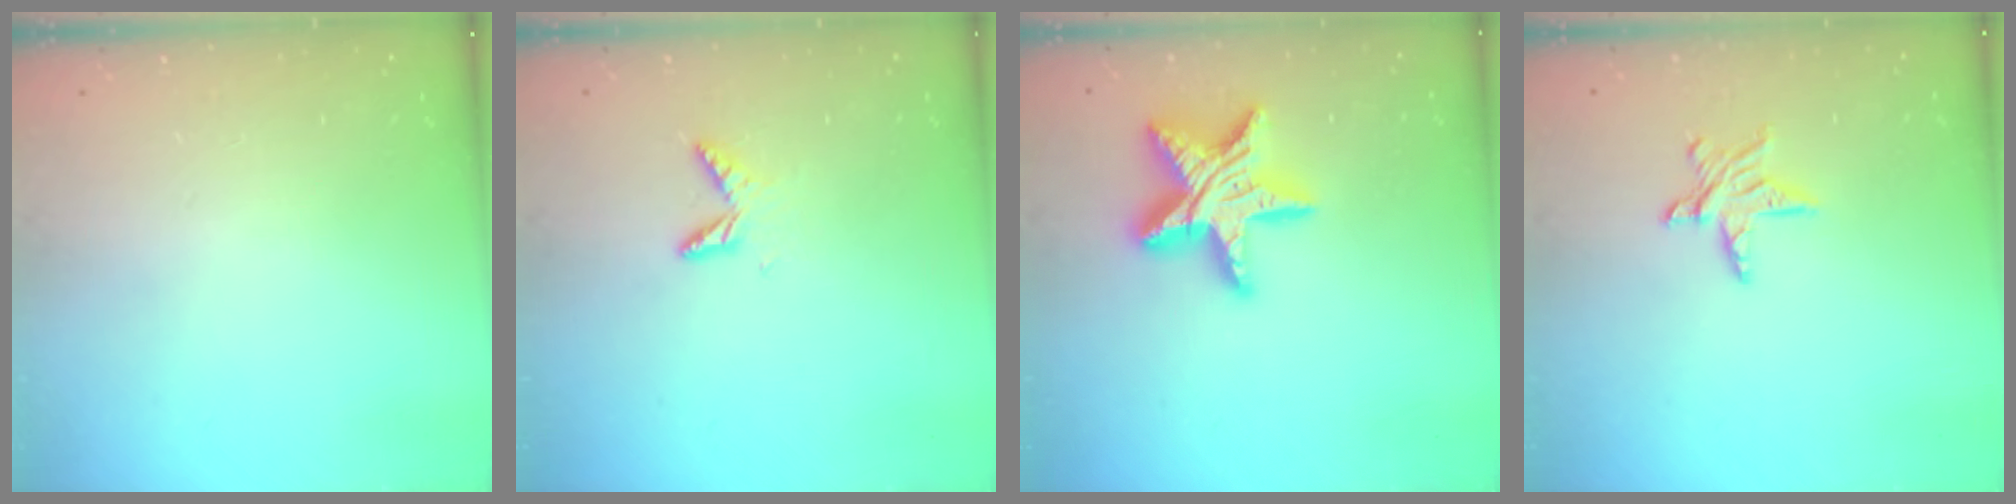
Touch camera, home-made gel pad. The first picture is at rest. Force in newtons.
{"total": 5.4, "press": 5.3, "slide": 0.5}
{"total": 17.3, "press": 17.3, "slide": 1.5}
{"total": 7.0, "press": 7.0, "slide": 0.2}